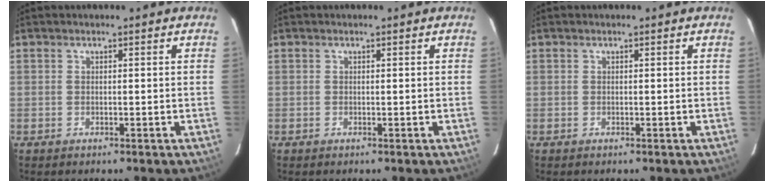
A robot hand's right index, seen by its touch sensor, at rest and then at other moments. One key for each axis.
{"total": 0.0}
{"total": 0.0}